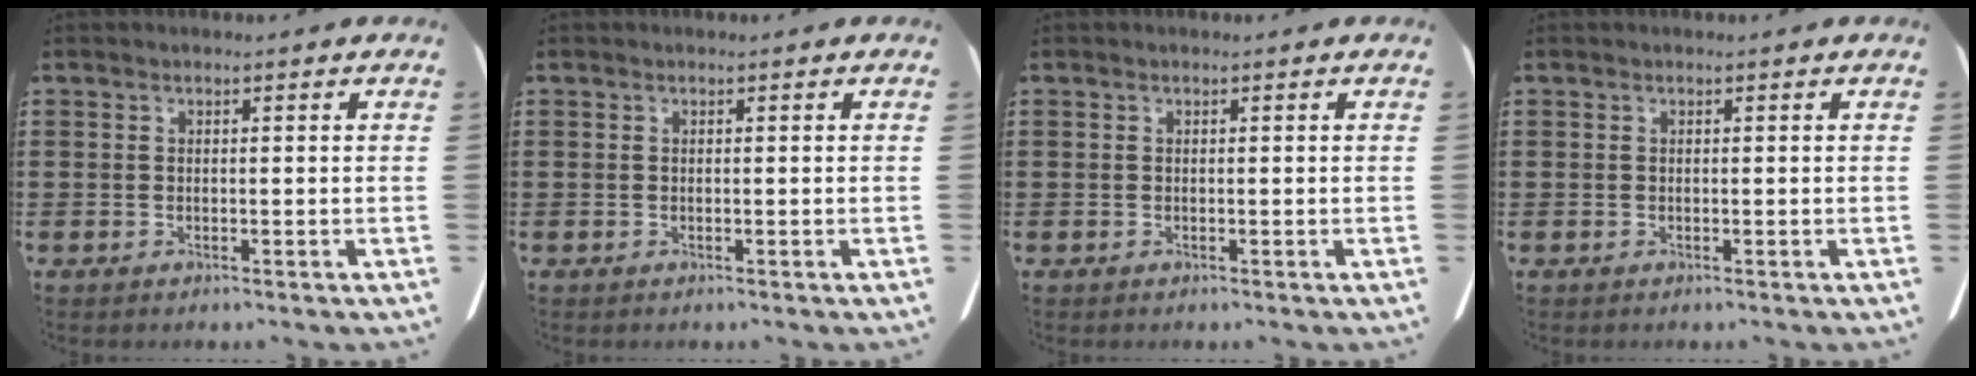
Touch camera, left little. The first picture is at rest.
{"total": 0.0}
{"total": 0.0}
{"total": 0.0}